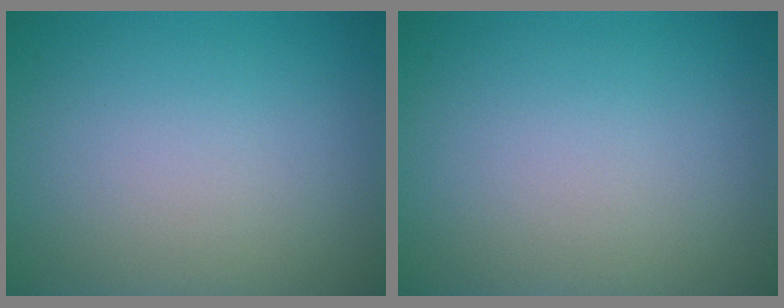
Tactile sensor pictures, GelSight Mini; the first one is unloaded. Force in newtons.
{"total": 0.0}